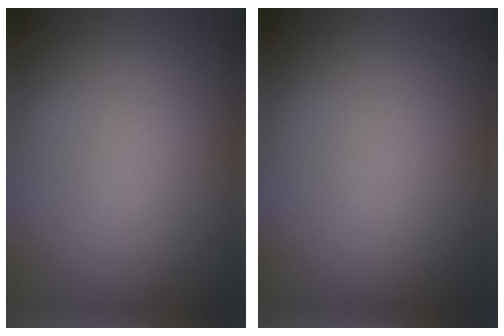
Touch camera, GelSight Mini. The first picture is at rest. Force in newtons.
{"total": 0.0}